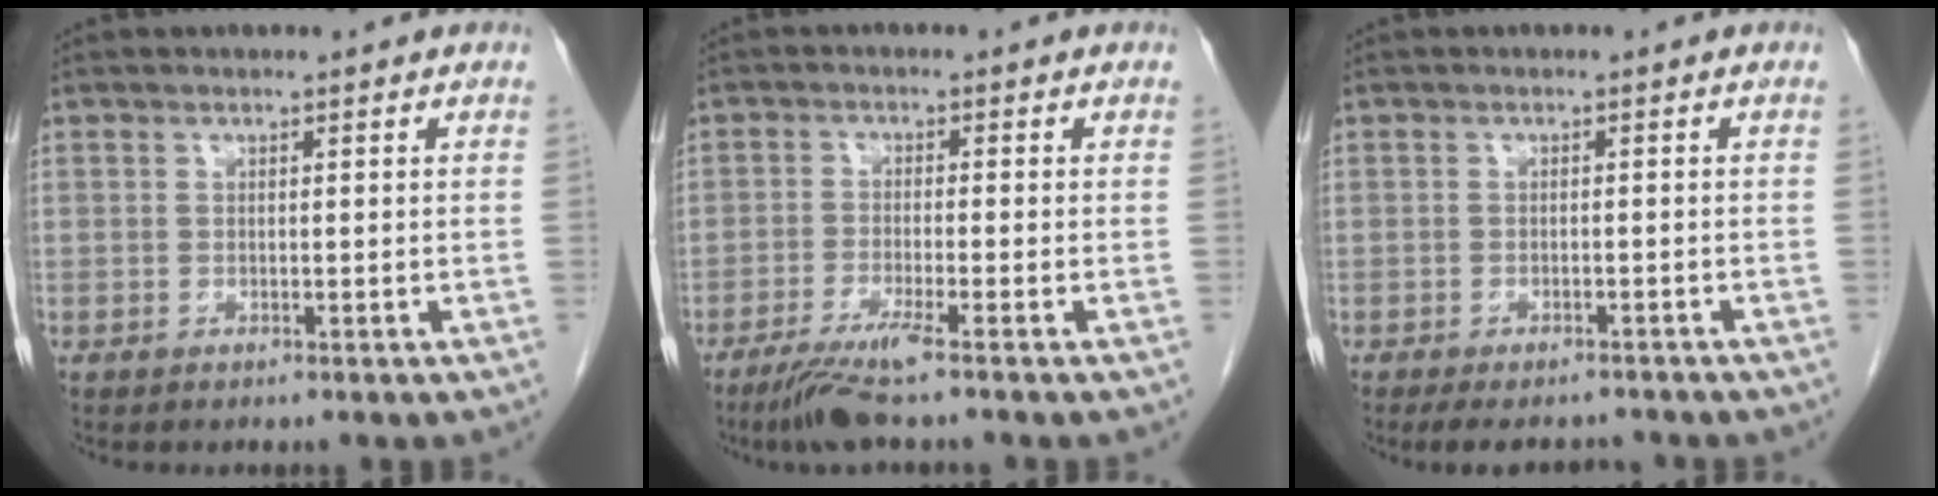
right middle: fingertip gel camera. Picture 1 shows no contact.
{"total": 5.7, "force": [-3.8, -0.5, 4.2], "torque": [-0.083, -0.017, -0.076]}
{"total": 5.7, "force": [-5.2, 1.6, 1.9], "torque": [-0.024, -0.009, -0.073]}